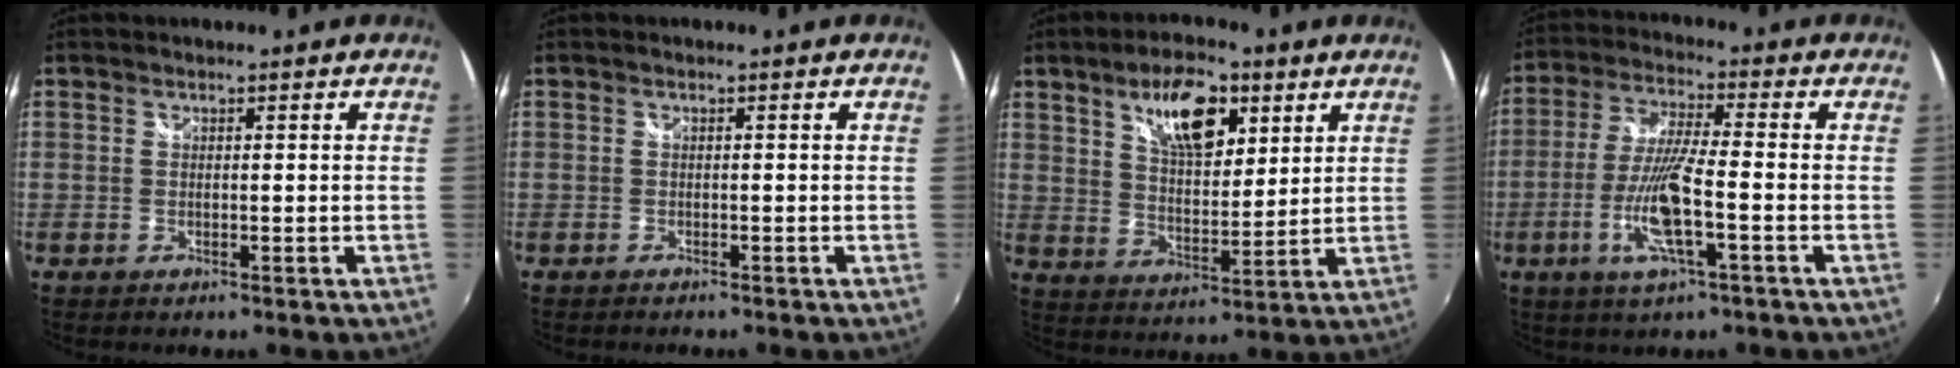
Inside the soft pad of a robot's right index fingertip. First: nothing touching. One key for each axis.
{"total": 0.9, "fx": -0.9, "fy": 0.1, "fz": 0.2, "tx": -0.006, "ty": -0.007, "tz": -0.015}
{"total": 11.7, "fx": 6.1, "fy": 5.1, "fz": 8.6, "tx": -0.139, "ty": 0.012, "tz": 0.105}
{"total": 10.8, "fx": -3.5, "fy": 1.0, "fz": 10.2, "tx": -0.210, "ty": -0.005, "tz": -0.065}